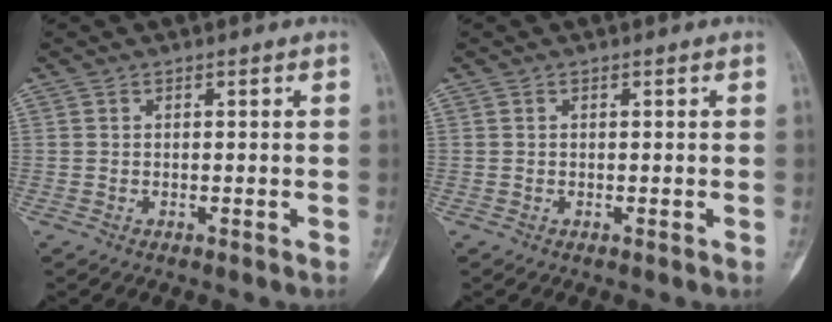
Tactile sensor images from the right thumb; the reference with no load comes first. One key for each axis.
{"total": 0.0}